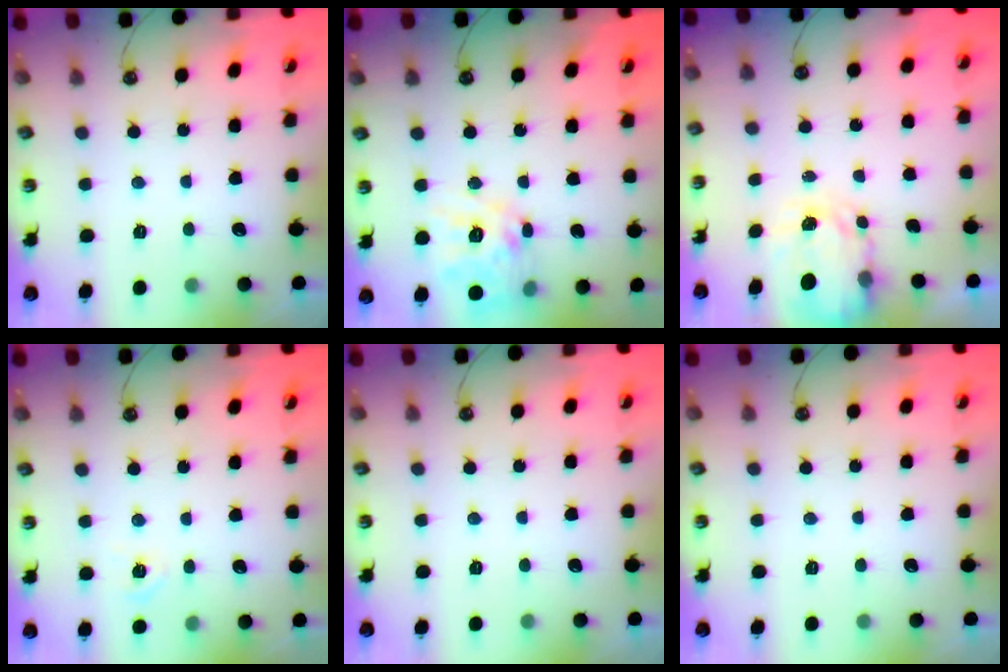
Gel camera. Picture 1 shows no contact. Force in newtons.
{"total": 13.8, "press": 13.7, "slide": 1.2}
{"total": 3.9, "press": 3.9, "slide": 0.3}
{"total": 4.9, "press": 4.9, "slide": 0.4}
{"total": 0.0}
{"total": 0.0}